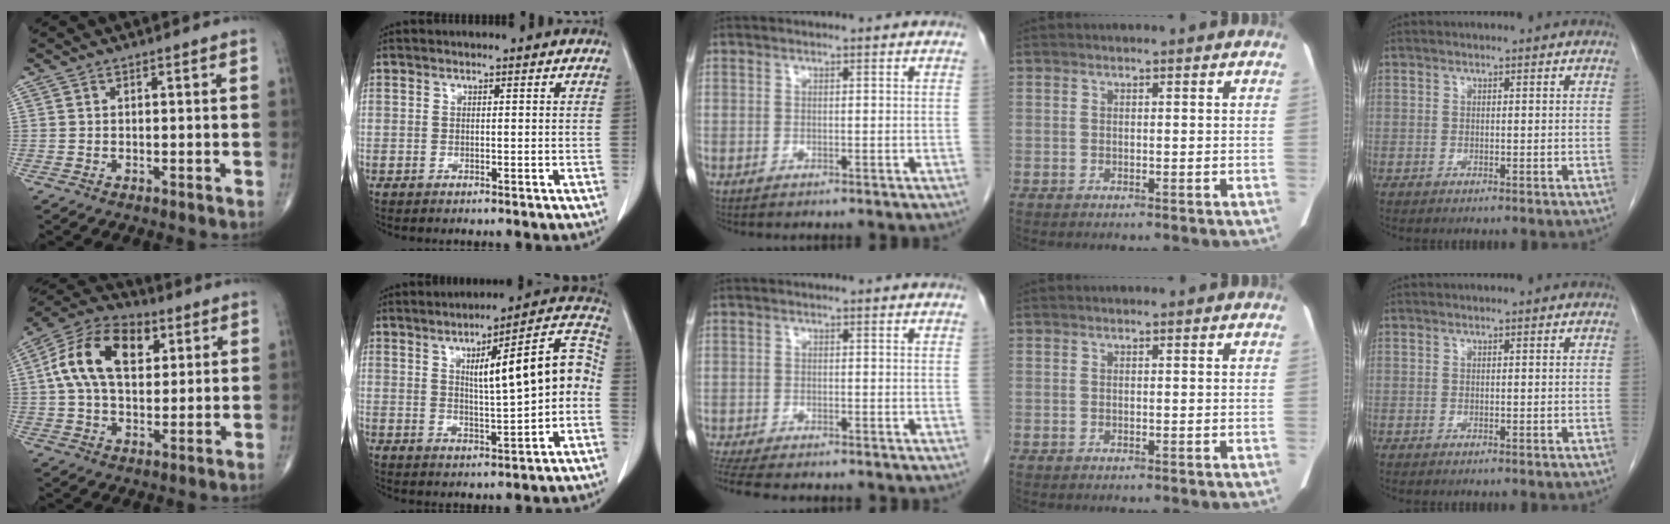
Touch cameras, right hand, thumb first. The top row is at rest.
{"thumb": {"total": 16.2, "force": [4.4, 10.0, 12.0], "torque": [-0.198, 0.009, 0.068]}, "index": {"total": 12.9, "force": [0.8, 2.1, 12.7], "torque": [-0.172, 0.035, 0.014]}, "middle": {"total": 8.6, "force": [-7.3, 2.1, 4.0], "torque": [-0.067, -0.008, -0.112]}}